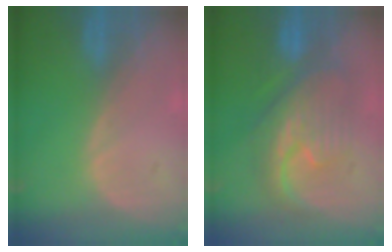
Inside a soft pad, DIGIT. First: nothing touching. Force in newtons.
{"total": 9.1, "press": 9.0, "slide": 0.6}